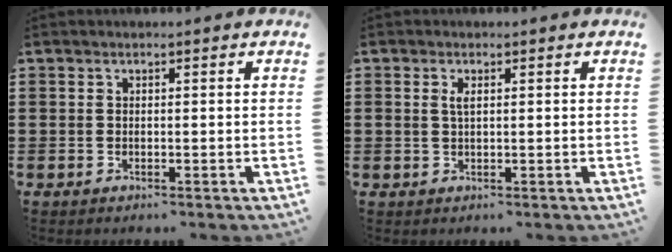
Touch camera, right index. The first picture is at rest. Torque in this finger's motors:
{"motor_torque": [0.20, -0.20, 0.01, 0.06]}